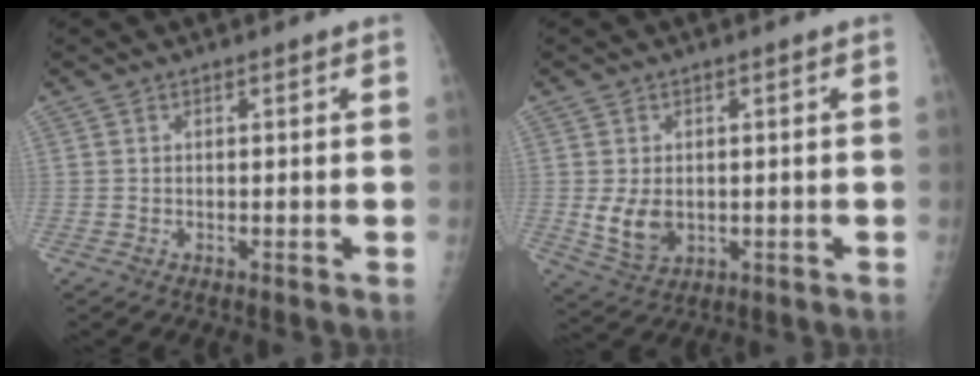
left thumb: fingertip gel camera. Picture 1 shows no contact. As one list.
[{"total": 6.4, "force": [-0.5, 4.7, 4.3], "torque": [-0.061, -0.006, 0.006]}]